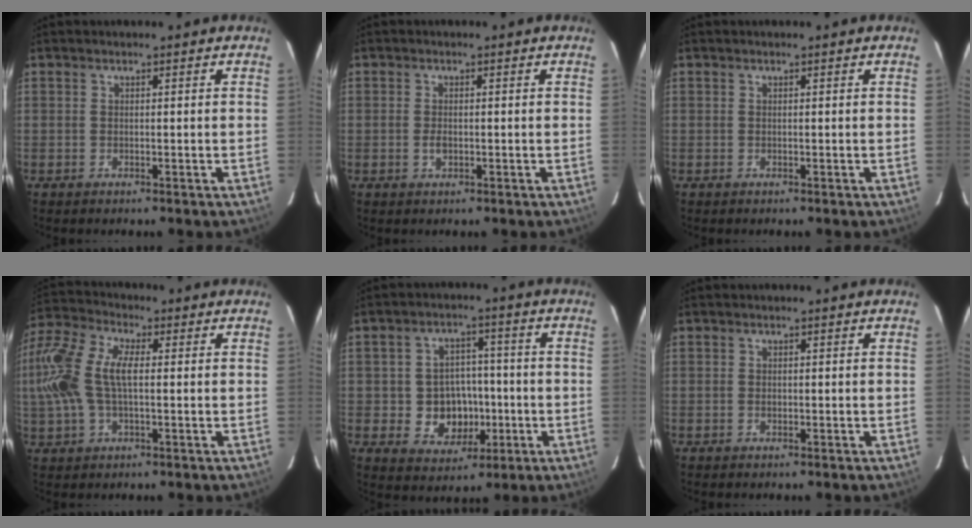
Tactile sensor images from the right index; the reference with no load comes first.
{"total": 1.7, "force": [-0.4, 1.0, 1.4], "torque": [-0.028, -0.001, -0.007]}
{"total": 0.0}
{"total": 15.7, "force": [0.6, 8.2, 13.4], "torque": [-0.290, 0.017, 0.007]}
{"total": 9.3, "force": [-2.1, 8.1, 4.1], "torque": [-0.094, 0.014, -0.015]}
{"total": 0.6, "force": [-0.2, 0.5, 0.2], "torque": [-0.002, 0.000, -0.001]}